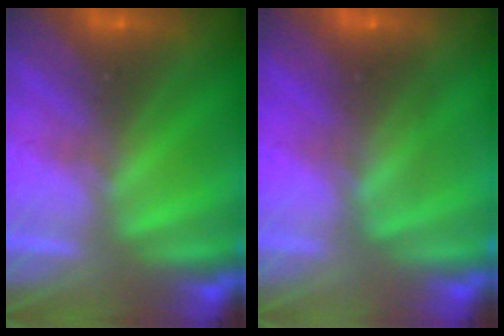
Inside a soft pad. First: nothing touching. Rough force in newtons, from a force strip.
{"total": 2.6}